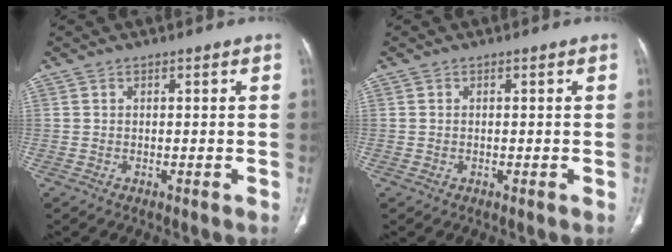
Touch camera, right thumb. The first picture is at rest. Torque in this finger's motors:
{"motor_torque": [0.30, 0.18, -0.38, -0.31, 0.00]}